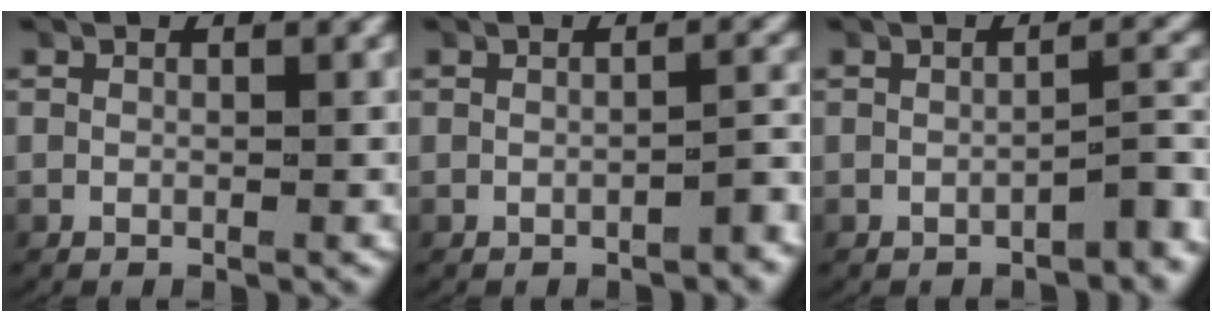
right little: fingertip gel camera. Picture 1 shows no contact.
{"total": 1.6, "force": [-1.2, 0.3, 1.0], "torque": [-0.014, 0.004, -0.018]}
{"total": 2.6, "force": [-1.8, 0.6, 1.8], "torque": [-0.018, 0.004, -0.024]}